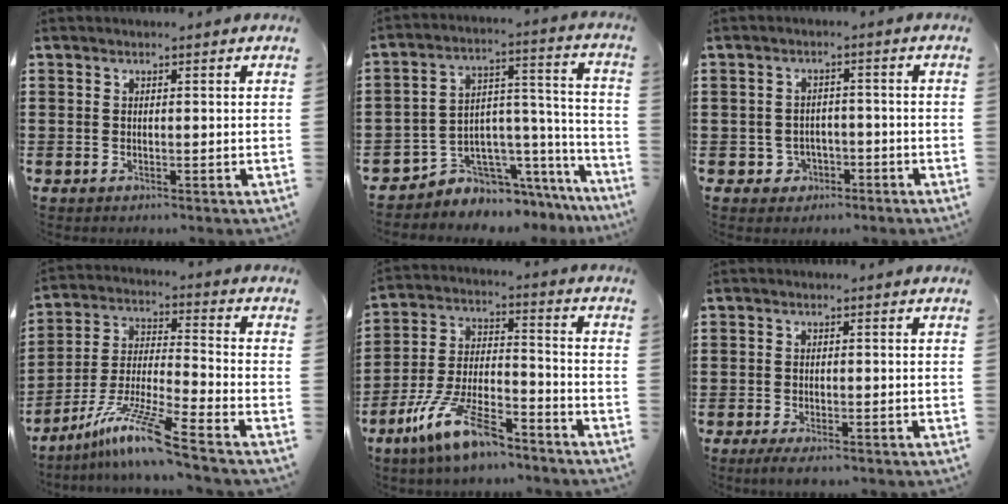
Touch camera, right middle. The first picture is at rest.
{"total": 5.1, "force": [-4.2, 2.9, -0.4], "torque": [-0.006, -0.006, -0.080]}
{"total": 2.5, "force": [-1.6, 1.9, 0.4], "torque": [-0.017, 0.003, -0.038]}
{"total": 10.7, "force": [-7.9, 0.3, 7.2], "torque": [-0.149, -0.005, -0.157]}
{"total": 11.9, "force": [-8.8, 2.7, 7.6], "torque": [-0.163, 0.014, -0.173]}
{"total": 1.4, "force": [-1.1, 0.2, 0.8], "torque": [-0.014, -0.001, -0.021]}